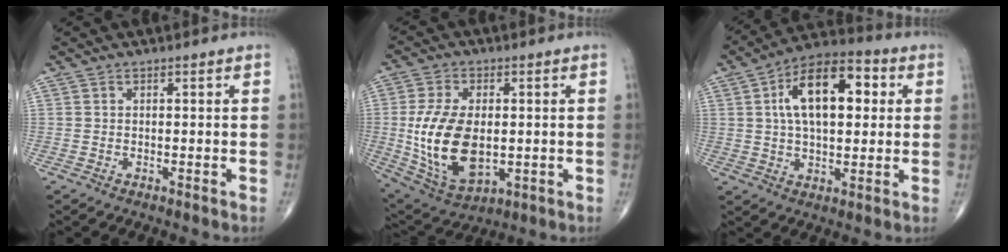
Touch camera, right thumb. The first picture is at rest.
{"total": 16.5, "force": [-0.7, 9.5, 13.4], "torque": [-0.255, -0.009, 0.006]}
{"total": 16.3, "force": [3.6, 8.4, 13.5], "torque": [-0.203, 0.019, 0.054]}